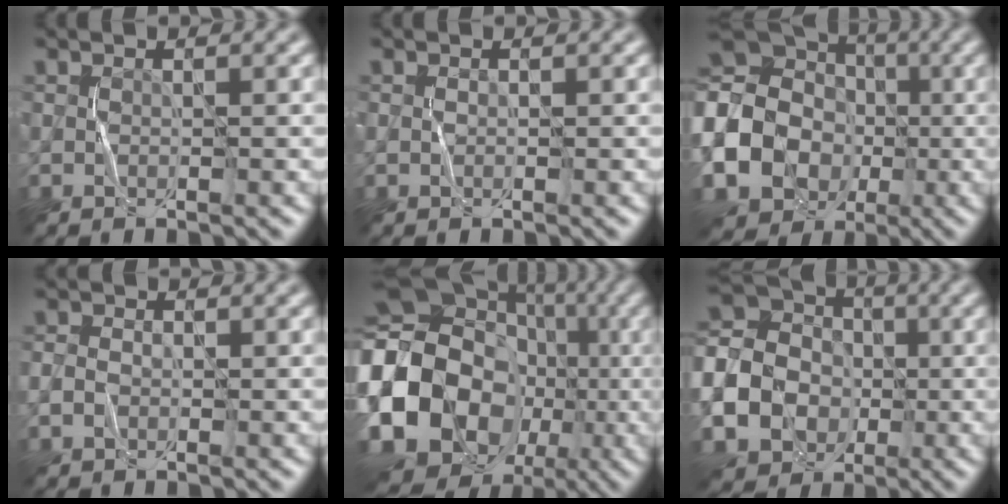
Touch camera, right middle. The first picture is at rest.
{"total": 0.0}
{"total": 24.9, "force": [-5.7, 22.8, 8.1], "torque": [-0.186, -0.020, -0.155]}
{"total": 1.3, "force": [-0.4, 1.1, 0.7], "torque": [-0.016, -0.001, -0.007]}
{"total": 19.9, "force": [-4.7, 16.4, 10.2], "torque": [-0.198, -0.003, -0.097]}
{"total": 20.7, "force": [-4.3, 19.0, 7.1], "torque": [-0.201, -0.020, -0.119]}